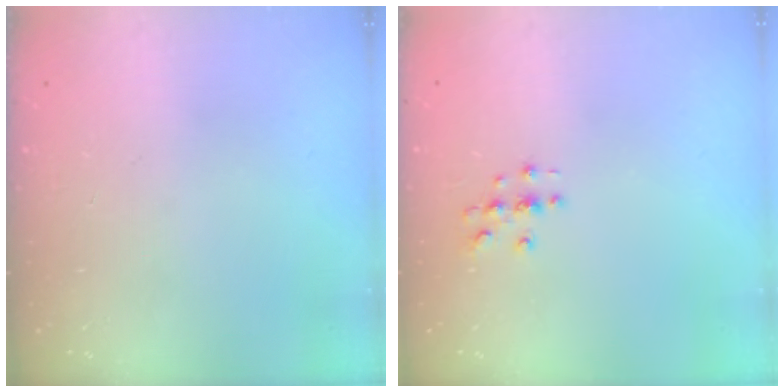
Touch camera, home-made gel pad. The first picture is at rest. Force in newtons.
{"total": 2.7, "press": 2.7, "slide": 0.3}